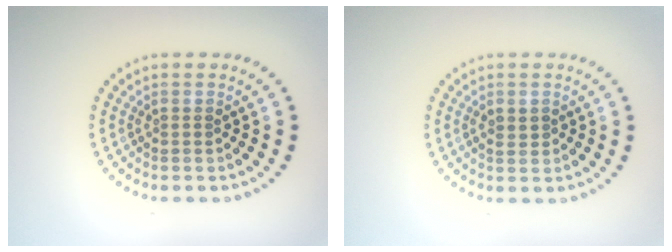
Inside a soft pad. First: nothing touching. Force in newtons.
{"total": 0.8, "press": 0.8, "slide": 0.3}